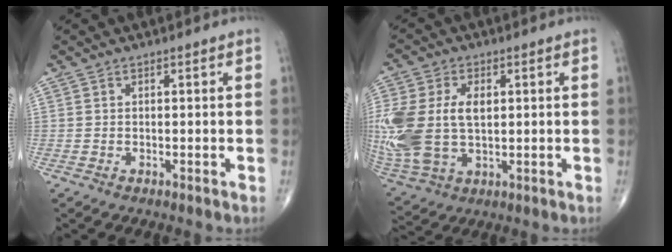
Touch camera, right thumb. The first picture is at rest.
{"total": 19.5, "force": [1.4, 12.3, 15.0], "torque": [-0.374, -0.002, 0.041]}